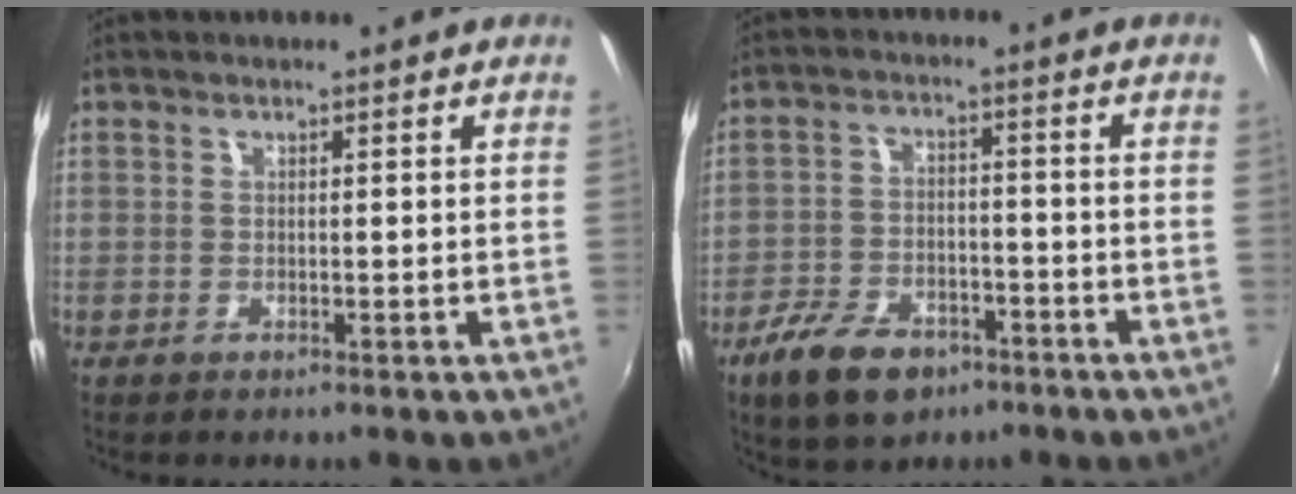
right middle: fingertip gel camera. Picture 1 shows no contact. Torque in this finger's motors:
{"motor_torque": [0.86, -0.85, 0.12, 0.08]}